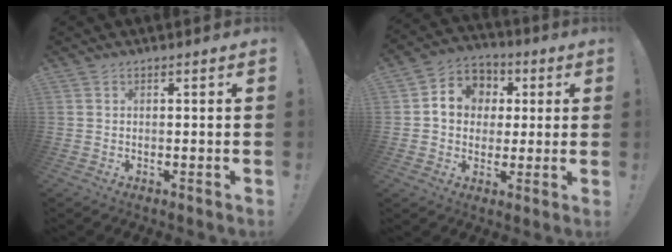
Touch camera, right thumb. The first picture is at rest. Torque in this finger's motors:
{"motor_torque": [0.81, 0.81, 0.14, 0.07, 0.00]}